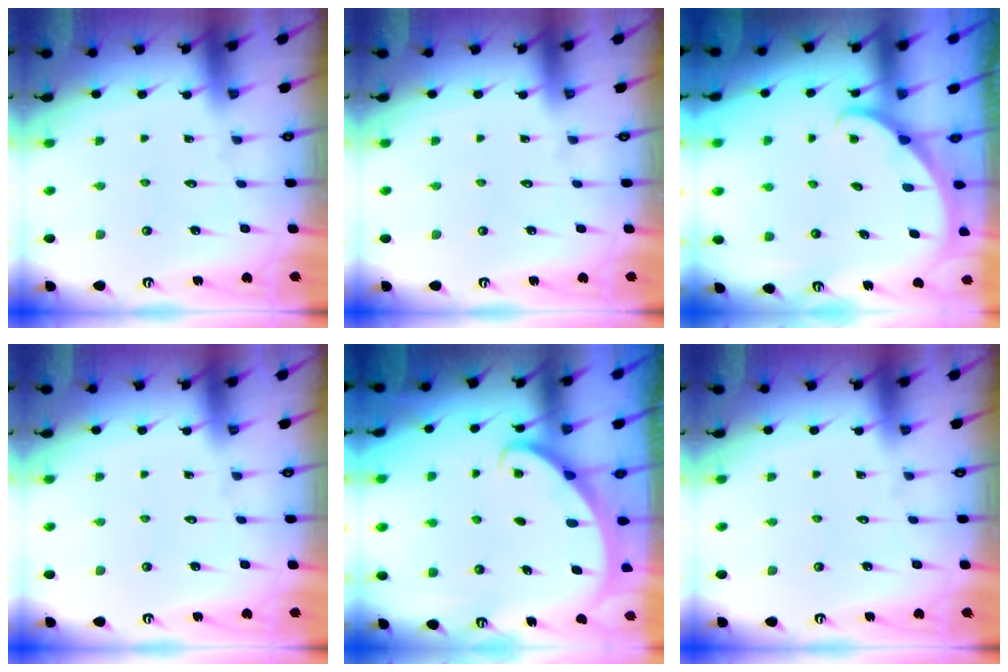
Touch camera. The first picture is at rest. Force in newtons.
{"total": 0.0}
{"total": 1.3, "press": 1.3, "slide": 0.0}
{"total": 0.0}
{"total": 2.0, "press": 2.0, "slide": 0.2}
{"total": 0.0}